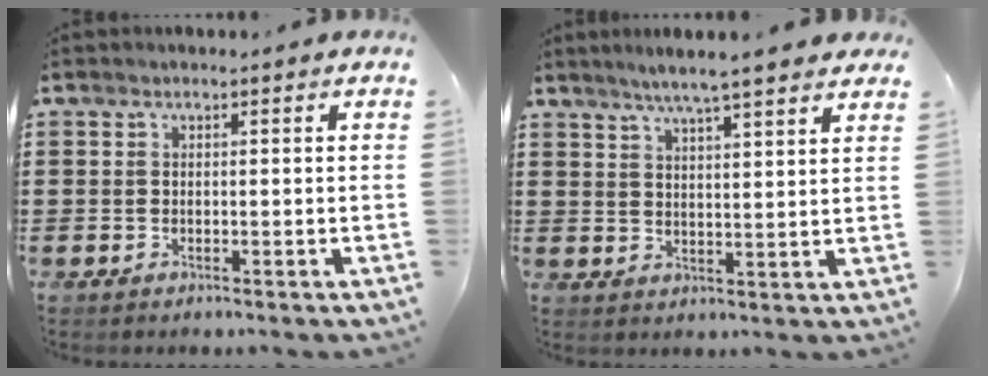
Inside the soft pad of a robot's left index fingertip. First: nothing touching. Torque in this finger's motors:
{"motor_torque": [1.36, -0.78, 0.26, 0.09]}